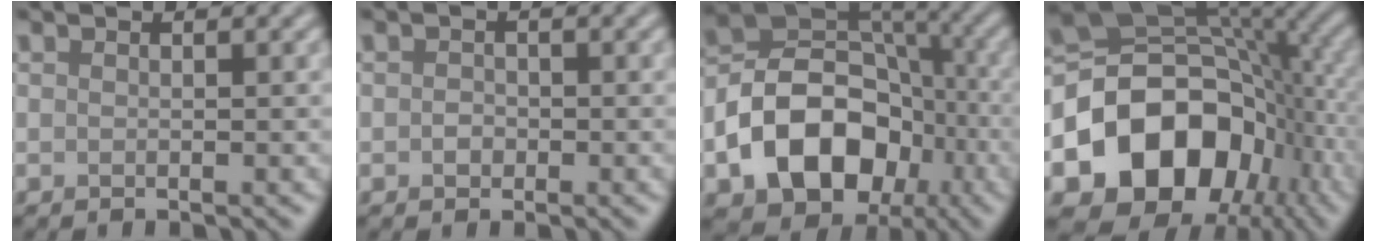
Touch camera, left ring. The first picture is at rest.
{"total": 1.0, "force": [-0.2, 0.9, 0.5], "torque": [-0.007, -0.004, -0.007]}
{"total": 12.1, "force": [-4.3, 8.7, 7.2], "torque": [-0.119, 0.003, -0.079]}
{"total": 14.7, "force": [-4.5, 11.1, 8.4], "torque": [-0.138, -0.007, -0.089]}